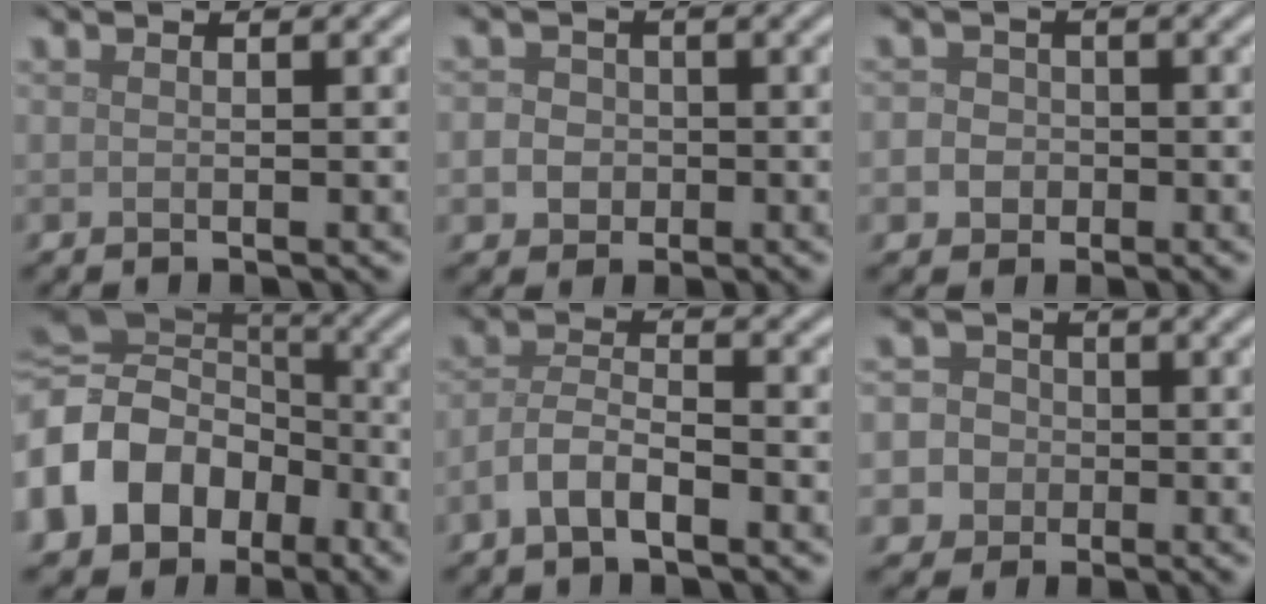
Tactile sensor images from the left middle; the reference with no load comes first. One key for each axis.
{"total": 4.7, "fx": -1.1, "fy": 4.3, "fz": 1.5, "tx": -0.009, "ty": 0.007, "tz": -0.041}
{"total": 4.2, "fx": -1.1, "fy": 3.8, "fz": 1.2, "tx": -0.003, "ty": 0.007, "tz": -0.043}
{"total": 16.9, "fx": -5.6, "fy": 13.8, "fz": 8.0, "tx": -0.200, "ty": -0.018, "tz": -0.129}
{"total": 3.3, "fx": -1.9, "fy": 1.4, "fz": 2.3, "tx": -0.045, "ty": 0.009, "tz": -0.042}
{"total": 8.4, "fx": -2.6, "fy": 7.8, "fz": 1.7, "tx": -0.041, "ty": -0.004, "tz": -0.078}